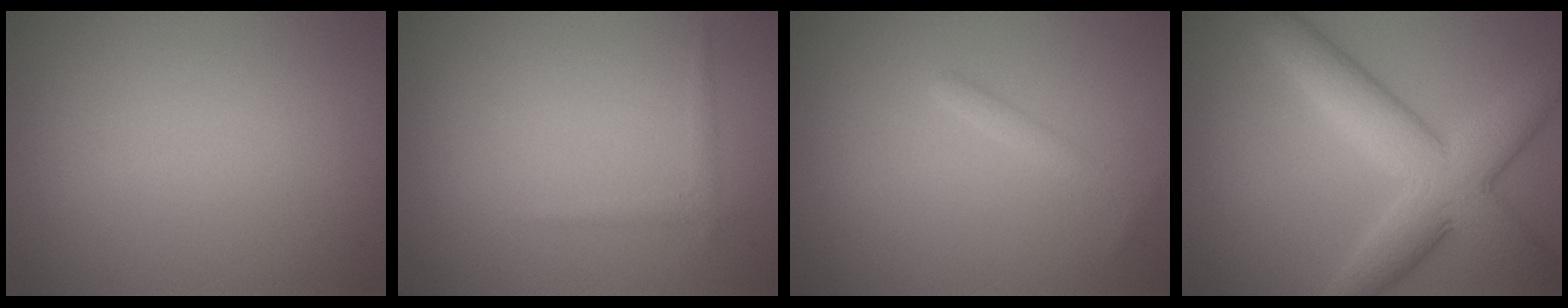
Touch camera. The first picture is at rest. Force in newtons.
{"total": 0.9, "press": 0.9, "slide": 0.1}
{"total": 1.1, "press": 1.1, "slide": 0.1}
{"total": 7.9, "press": 7.9, "slide": 0.2}